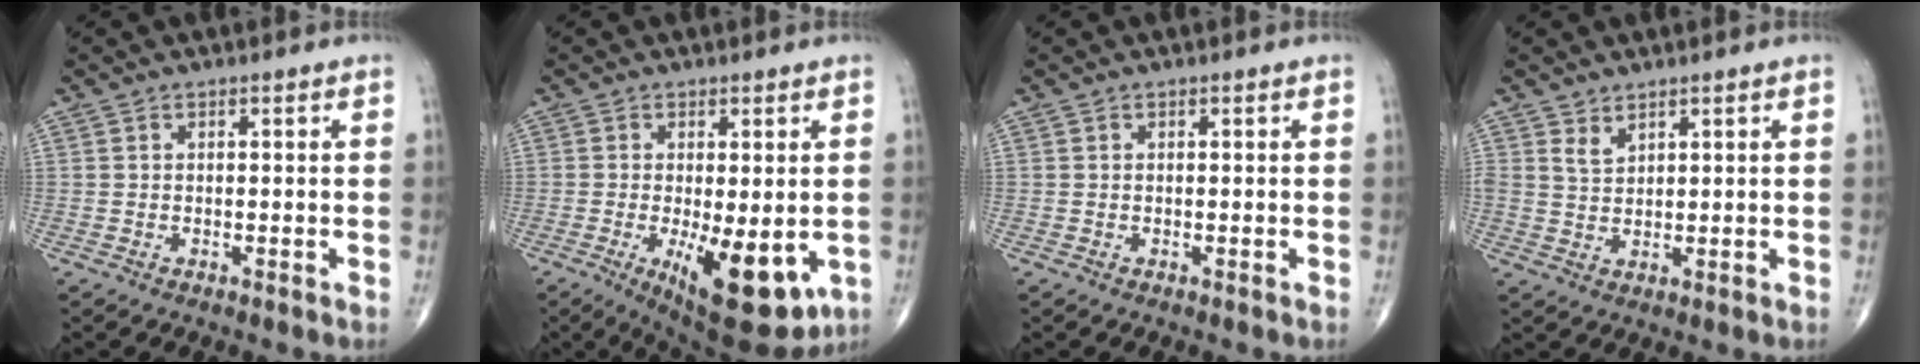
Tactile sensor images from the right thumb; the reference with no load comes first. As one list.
[{"total": 13.5, "force": [-3.8, 5.3, 11.9], "torque": [-0.160, -0.023, -0.040]}, {"total": 0.0}, {"total": 2.5, "force": [1.9, 1.2, 1.1], "torque": [-0.012, -0.016, 0.042]}]